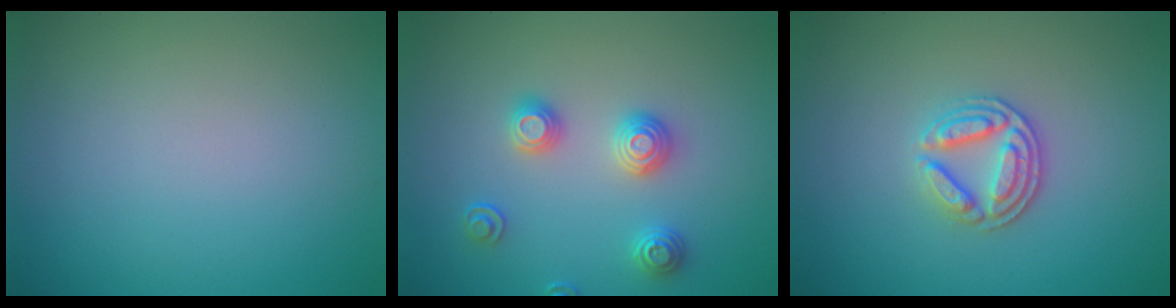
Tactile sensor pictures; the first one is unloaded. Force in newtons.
{"total": 2.8, "press": 2.7, "slide": 0.8}
{"total": 3.3, "press": 2.9, "slide": 1.6}